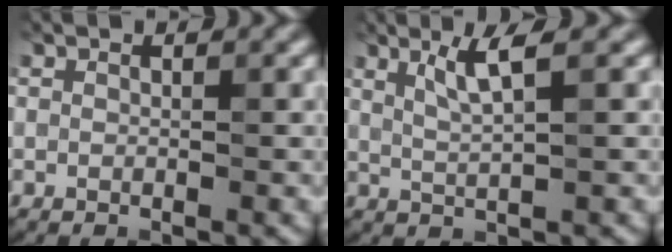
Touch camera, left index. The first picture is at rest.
{"total": 2.9, "force": [1.2, 0.4, 2.6], "torque": [-0.052, -0.001, 0.027]}